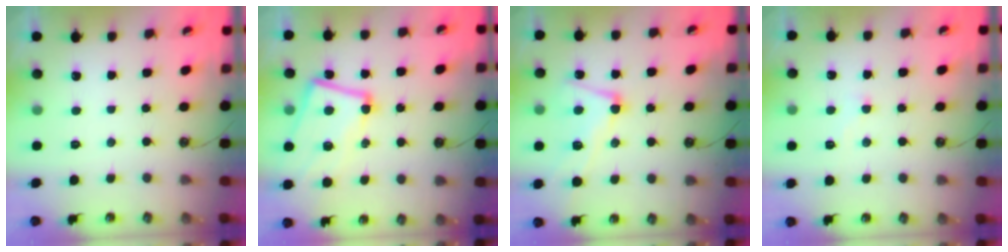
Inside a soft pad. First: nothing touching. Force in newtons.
{"total": 8.2, "press": 8.0, "slide": 1.8}
{"total": 5.5, "press": 5.4, "slide": 1.1}
{"total": 2.7, "press": 2.7, "slide": 0.5}